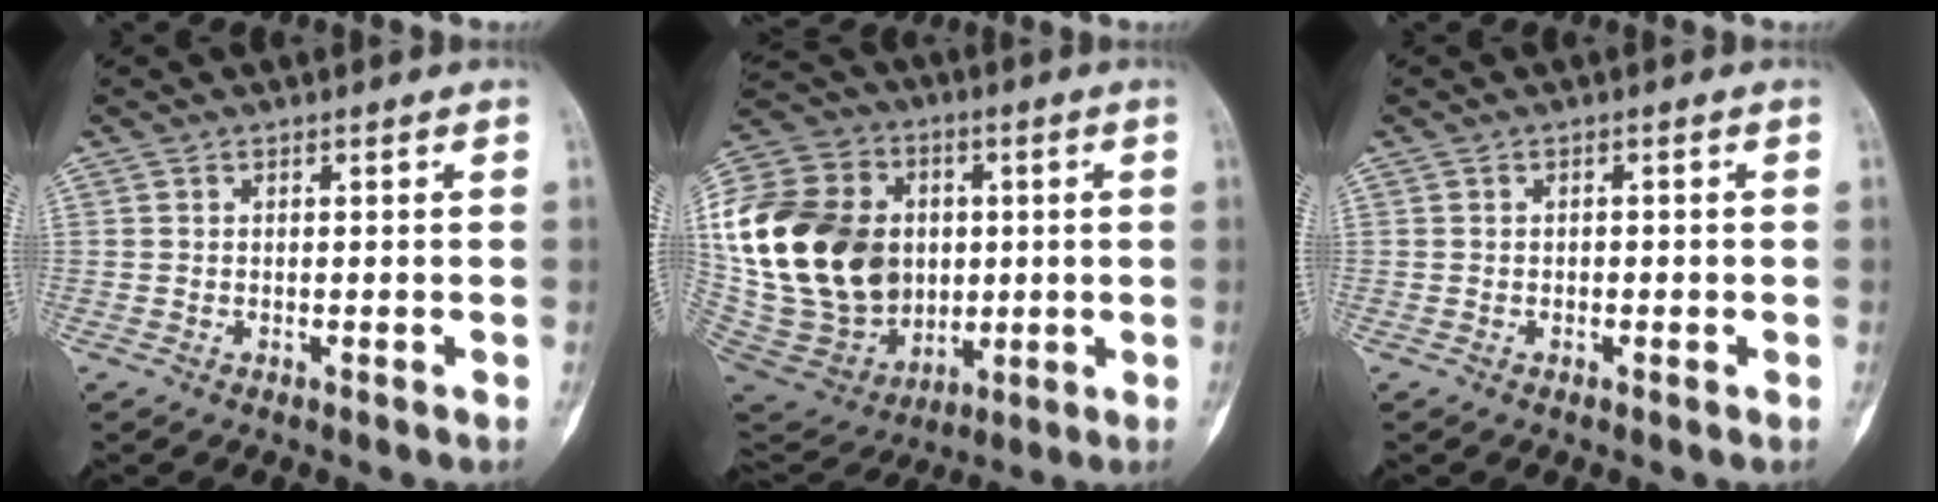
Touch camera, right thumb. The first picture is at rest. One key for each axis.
{"total": 32.2, "fx": 2.2, "fy": 24.3, "fz": 21.0, "tx": -0.427, "ty": 0.018, "tz": 0.058}
{"total": 1.6, "fx": -0.8, "fy": 1.2, "fz": 0.7, "tx": 0.009, "ty": 0.009, "tz": -0.019}